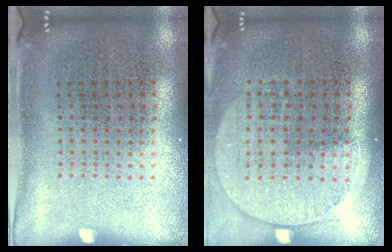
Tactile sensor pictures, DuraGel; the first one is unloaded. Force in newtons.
{"total": 1.5, "press": 1.4, "slide": 0.6}